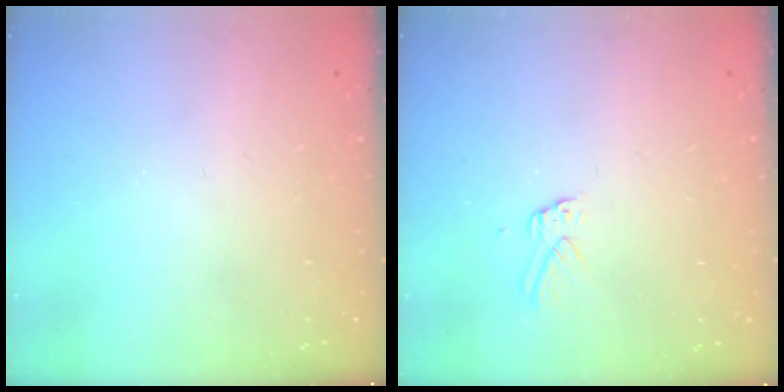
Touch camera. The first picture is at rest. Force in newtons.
{"total": 2.9, "press": 2.9, "slide": 0.2}